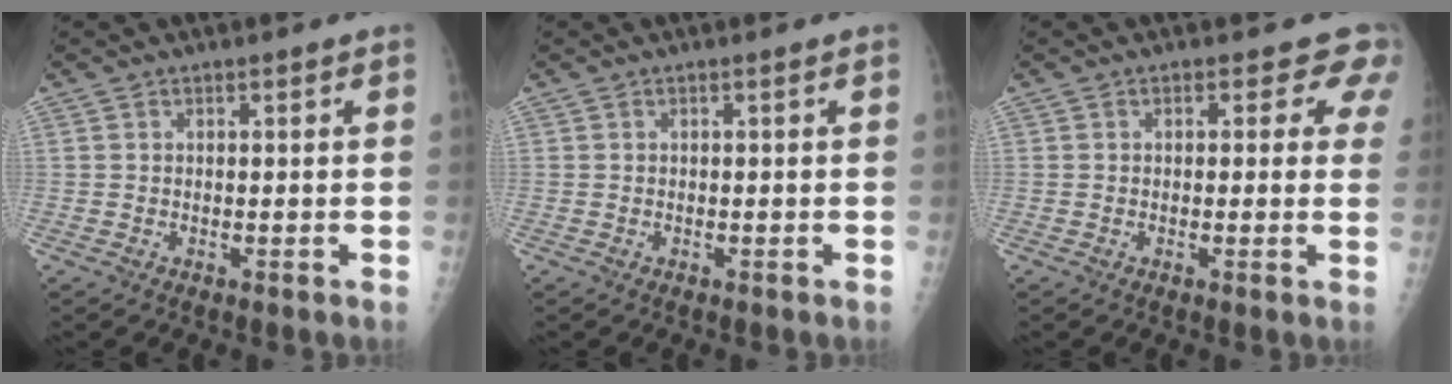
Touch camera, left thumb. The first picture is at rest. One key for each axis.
{"total": 0.0}
{"total": 4.3, "fx": 3.1, "fy": 2.7, "fz": 1.1, "tx": 0.025, "ty": -0.012, "tz": 0.013}